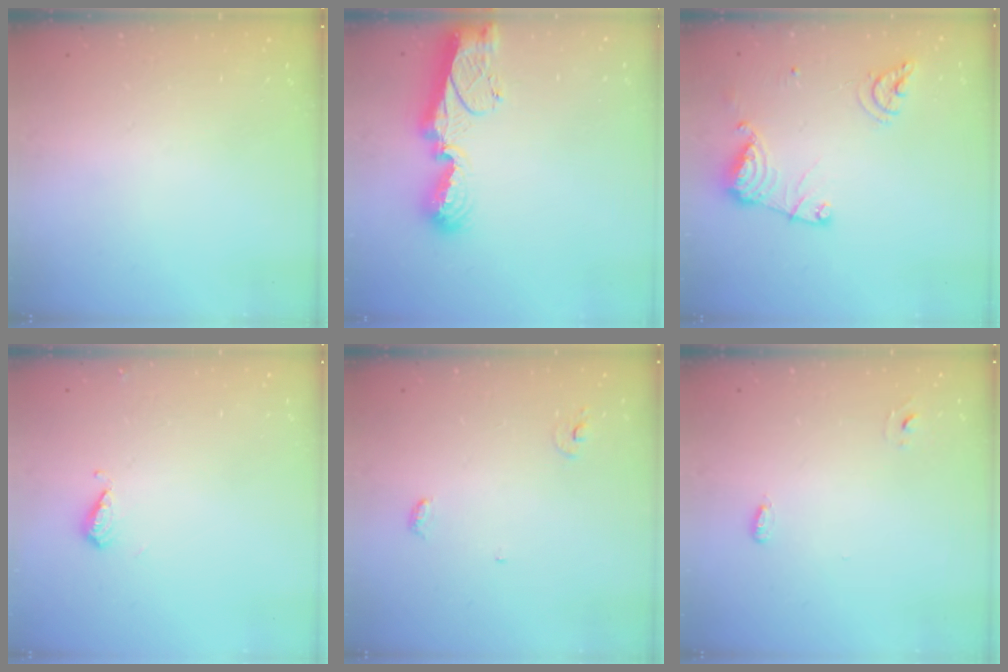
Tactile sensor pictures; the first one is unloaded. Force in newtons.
{"total": 11.3, "press": 11.2, "slide": 1.0}
{"total": 13.6, "press": 13.5, "slide": 1.5}
{"total": 6.2, "press": 6.2, "slide": 0.8}
{"total": 3.7, "press": 3.7, "slide": 0.3}
{"total": 2.6, "press": 2.5, "slide": 0.6}